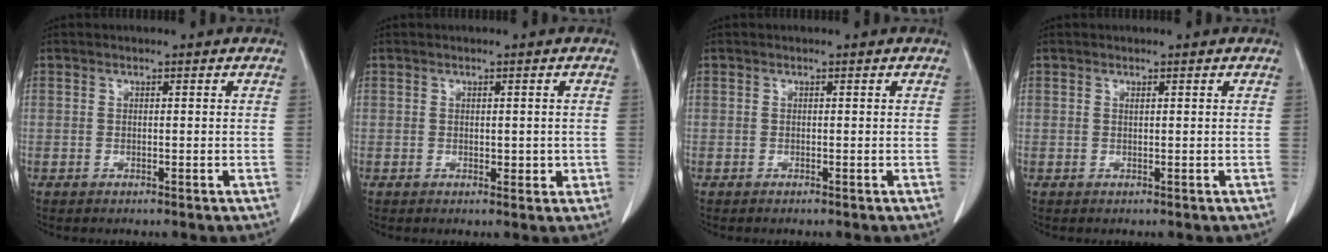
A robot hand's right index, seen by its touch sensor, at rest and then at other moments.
{"total": 1.9, "force": [-0.1, 1.1, 1.5], "torque": [-0.016, -0.002, 0.002]}
{"total": 0.0}
{"total": 0.0}